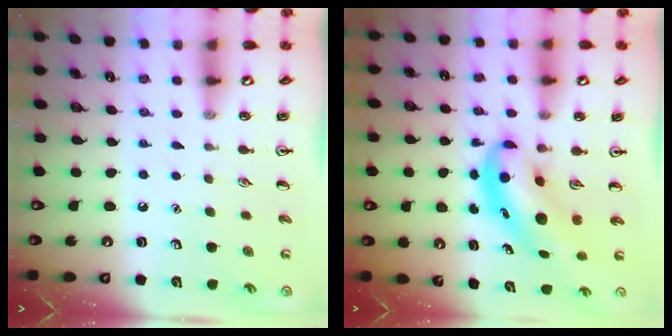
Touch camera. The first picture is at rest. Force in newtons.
{"total": 5.3, "press": 5.2, "slide": 1.2}